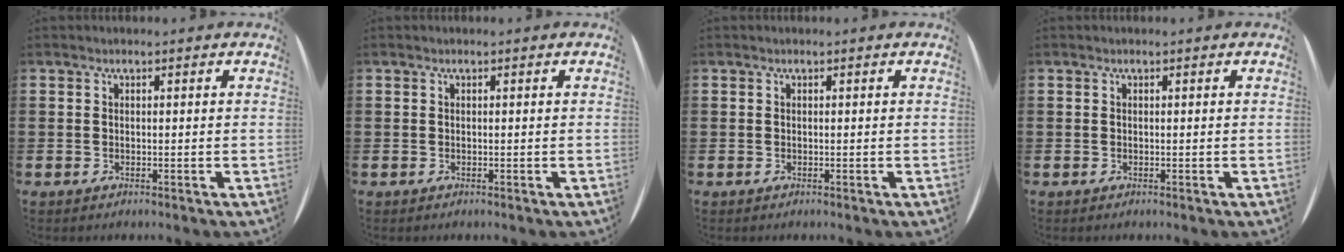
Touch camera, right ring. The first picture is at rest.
{"total": 0.0}
{"total": 0.0}
{"total": 0.0}